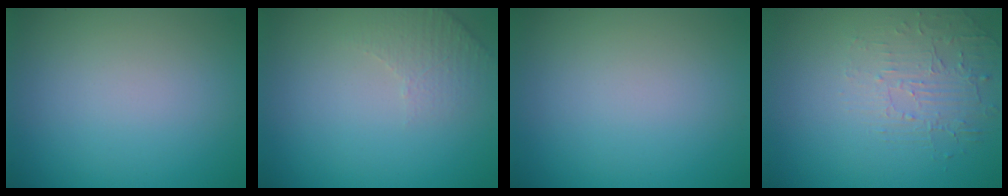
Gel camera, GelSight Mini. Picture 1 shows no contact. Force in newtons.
{"total": 2.1, "press": 2.0, "slide": 0.5}
{"total": 0.0}
{"total": 1.9, "press": 1.0, "slide": 1.6}